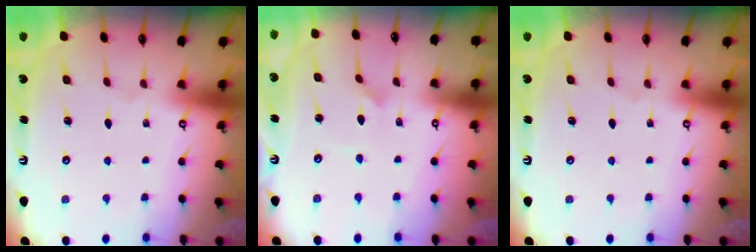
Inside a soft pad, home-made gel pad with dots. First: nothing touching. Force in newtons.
{"total": 2.0, "press": 2.0, "slide": 0.2}
{"total": 0.0}